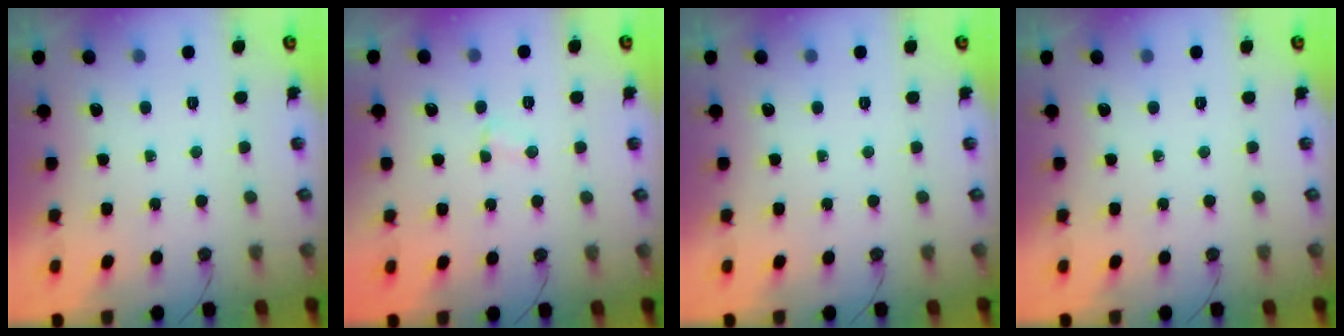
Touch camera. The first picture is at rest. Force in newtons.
{"total": 2.8, "press": 2.8, "slide": 0.3}
{"total": 0.0}
{"total": 0.0}